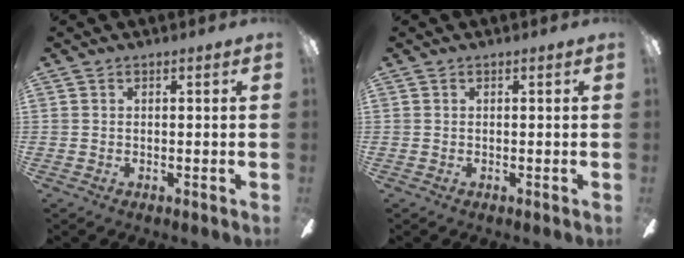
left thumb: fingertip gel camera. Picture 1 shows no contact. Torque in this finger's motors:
{"motor_torque": [-0.03, 0.01, 0.04, -0.03, 0.00]}